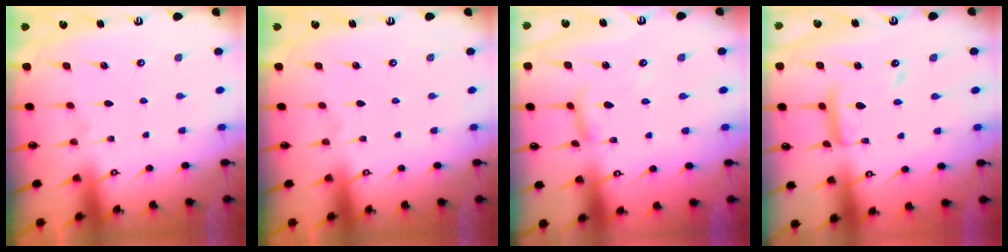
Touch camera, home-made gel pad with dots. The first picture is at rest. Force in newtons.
{"total": 0.0}
{"total": 6.1, "press": 6.1, "slide": 0.5}
{"total": 12.3, "press": 12.2, "slide": 1.1}